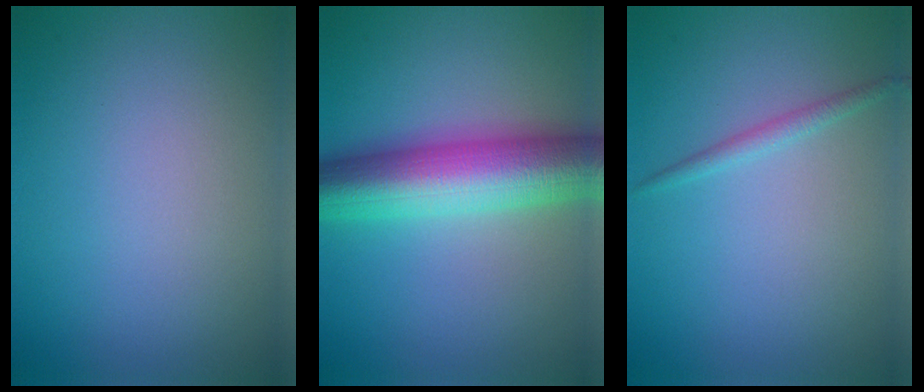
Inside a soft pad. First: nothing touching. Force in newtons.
{"total": 9.9, "press": 9.9, "slide": 0.1}
{"total": 1.1, "press": 1.1, "slide": 0.0}